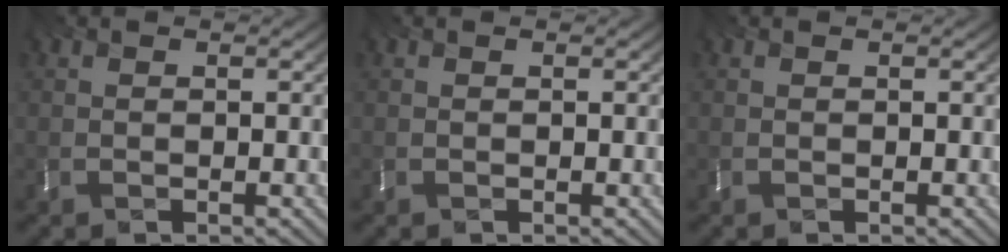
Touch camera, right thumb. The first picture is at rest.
{"total": 0.0}
{"total": 0.0}